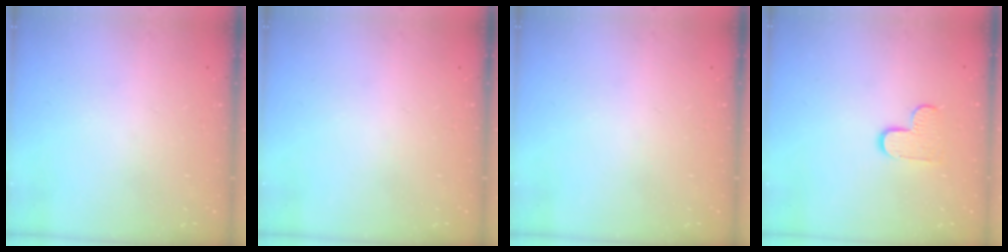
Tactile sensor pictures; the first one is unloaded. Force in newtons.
{"total": 0.0}
{"total": 0.0}
{"total": 7.5, "press": 7.5, "slide": 0.4}